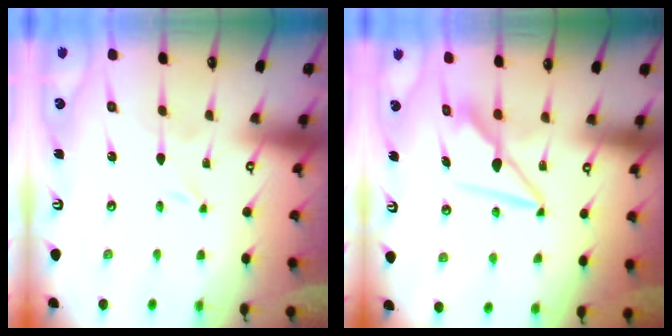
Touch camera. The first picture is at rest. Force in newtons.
{"total": 8.2, "press": 8.2, "slide": 0.6}